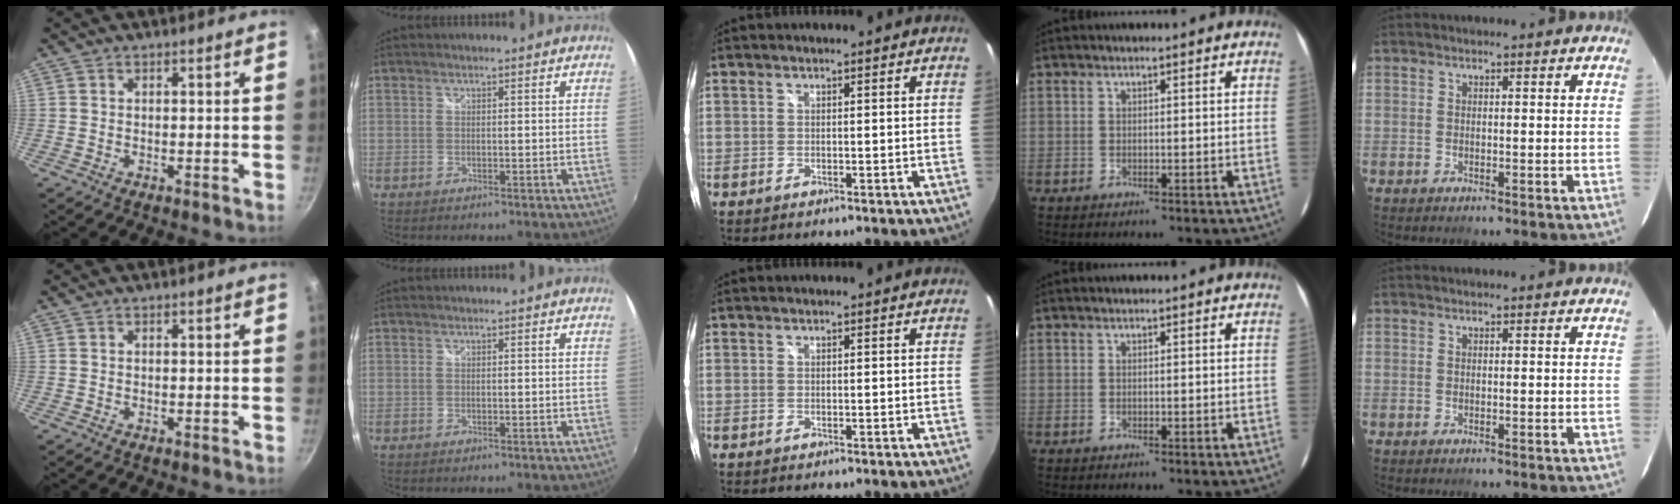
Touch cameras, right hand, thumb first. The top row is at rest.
{}